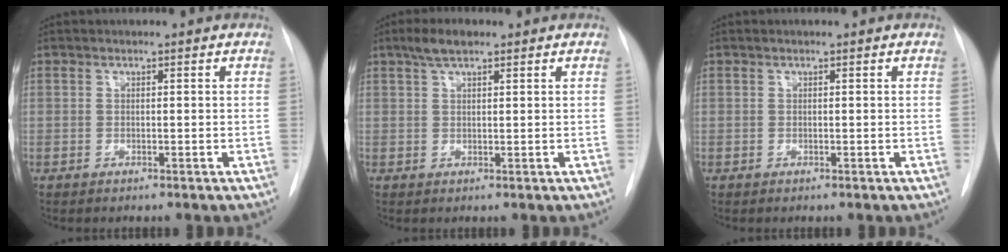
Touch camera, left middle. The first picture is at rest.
{"total": 3.4, "force": [2.3, 1.0, 2.3], "torque": [-0.047, 0.011, 0.043]}
{"total": 0.0}